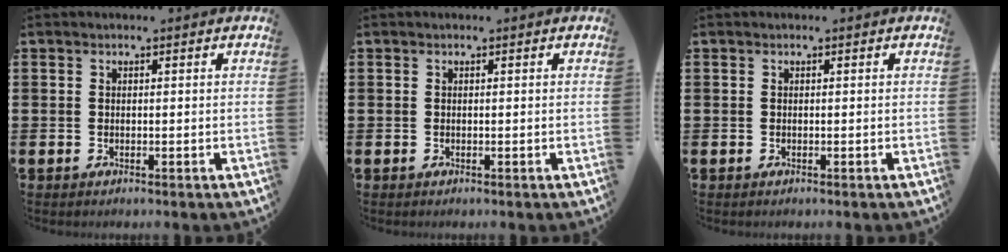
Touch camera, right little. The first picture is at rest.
{"total": 0.0}
{"total": 0.0}